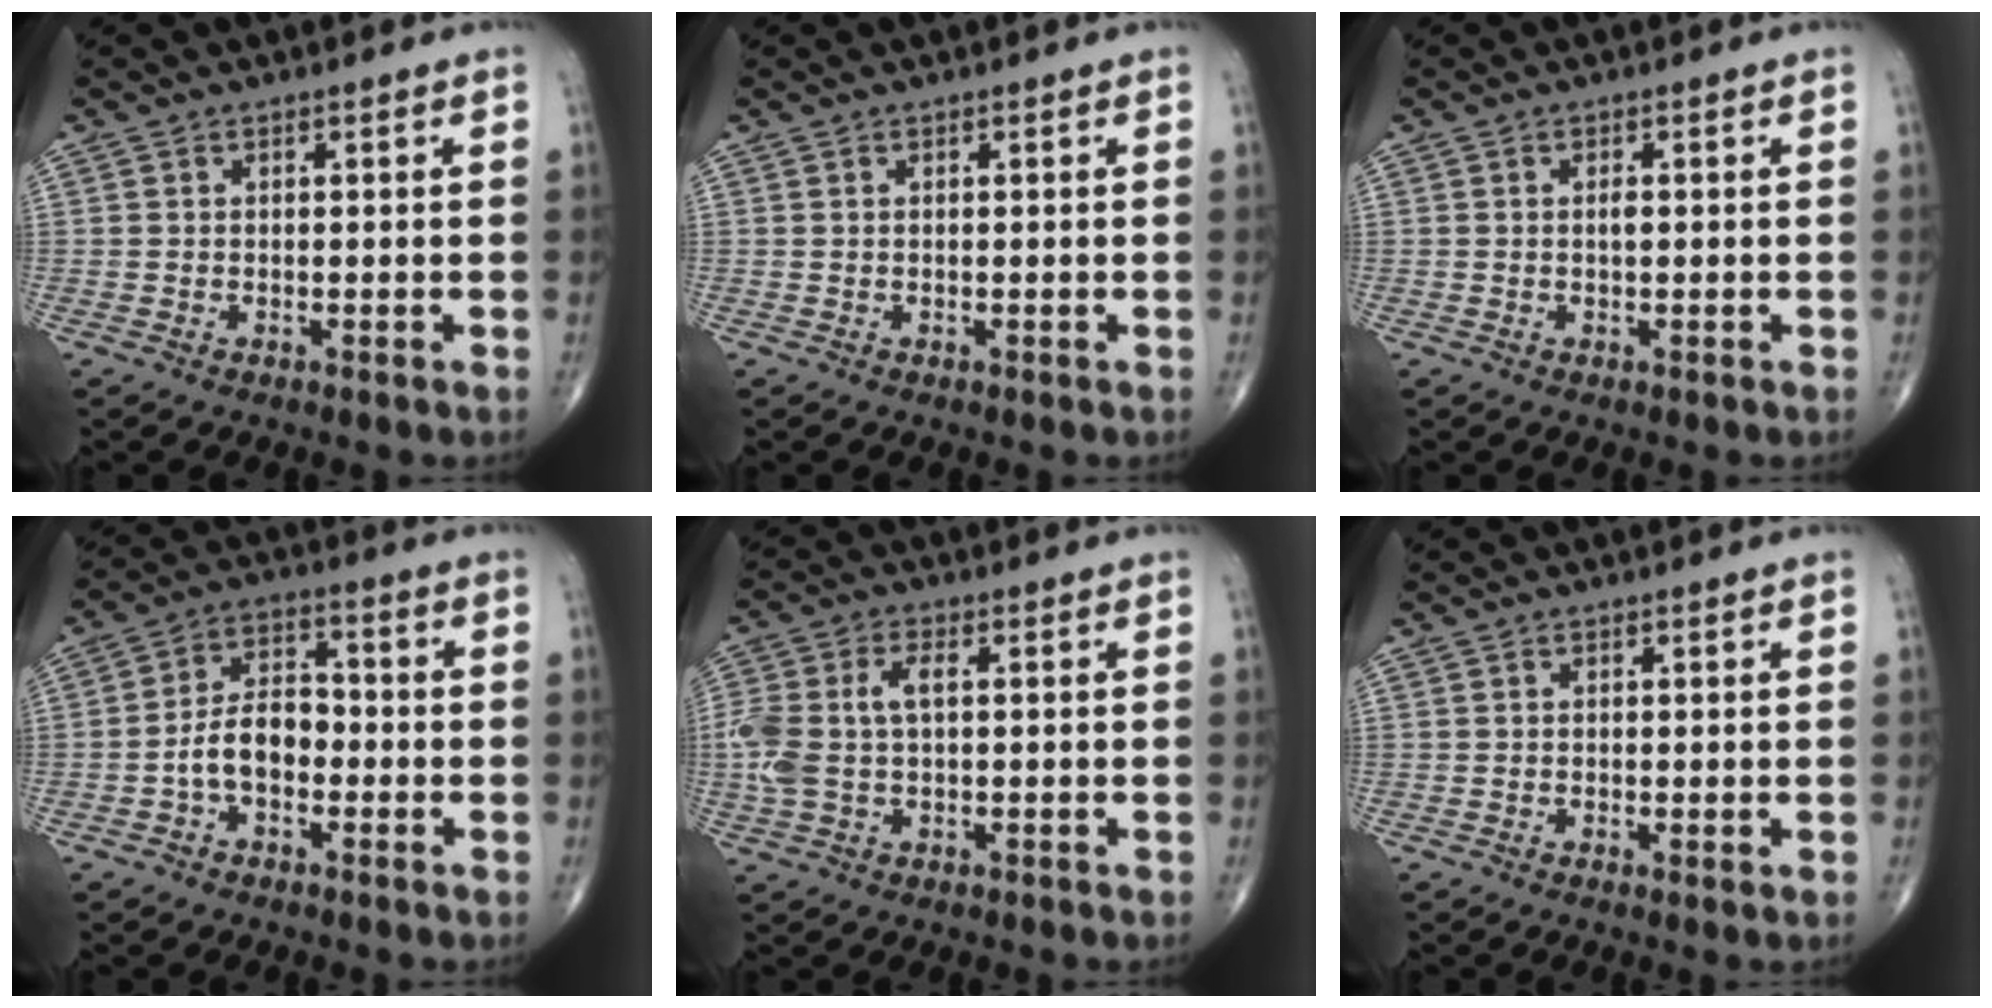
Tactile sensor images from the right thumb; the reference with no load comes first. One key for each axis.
{"total": 0.0}
{"total": 1.0, "fx": 0.0, "fy": 0.4, "fz": 0.9, "tx": -0.013, "ty": 0.001, "tz": -0.001}
{"total": 7.9, "fx": -2.2, "fy": 4.9, "fz": 5.8, "tx": -0.091, "ty": 0.036, "tz": -0.050}
{"total": 8.7, "fx": 0.4, "fy": 4.8, "fz": 7.3, "tx": -0.191, "ty": 0.021, "tz": 0.010}
{"total": 0.6, "fx": -0.1, "fy": 0.1, "fz": 0.5, "tx": -0.013, "ty": -0.003, "tz": -0.004}